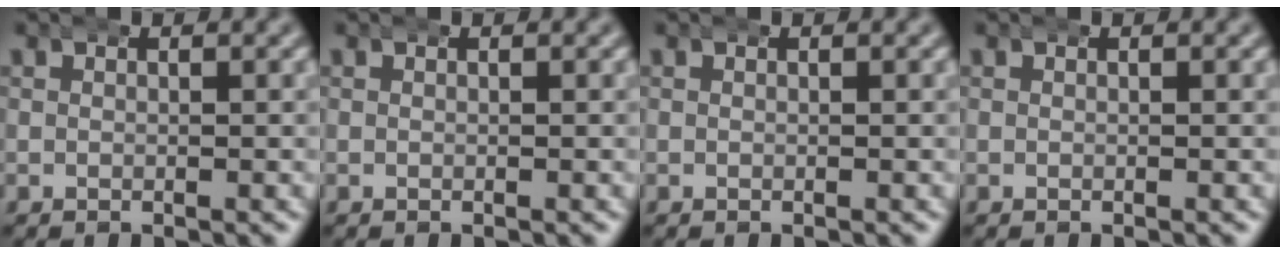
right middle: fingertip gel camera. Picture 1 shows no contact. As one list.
[{"total": 0.0}, {"total": 0.0}, {"total": 0.0}]